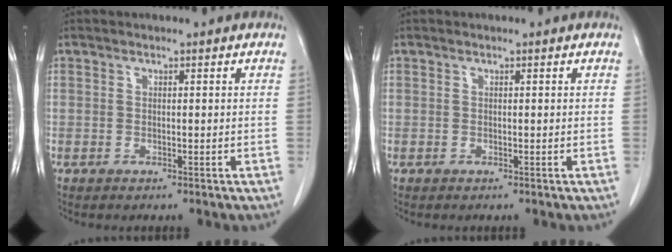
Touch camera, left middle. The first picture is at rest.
{"total": 0.0}